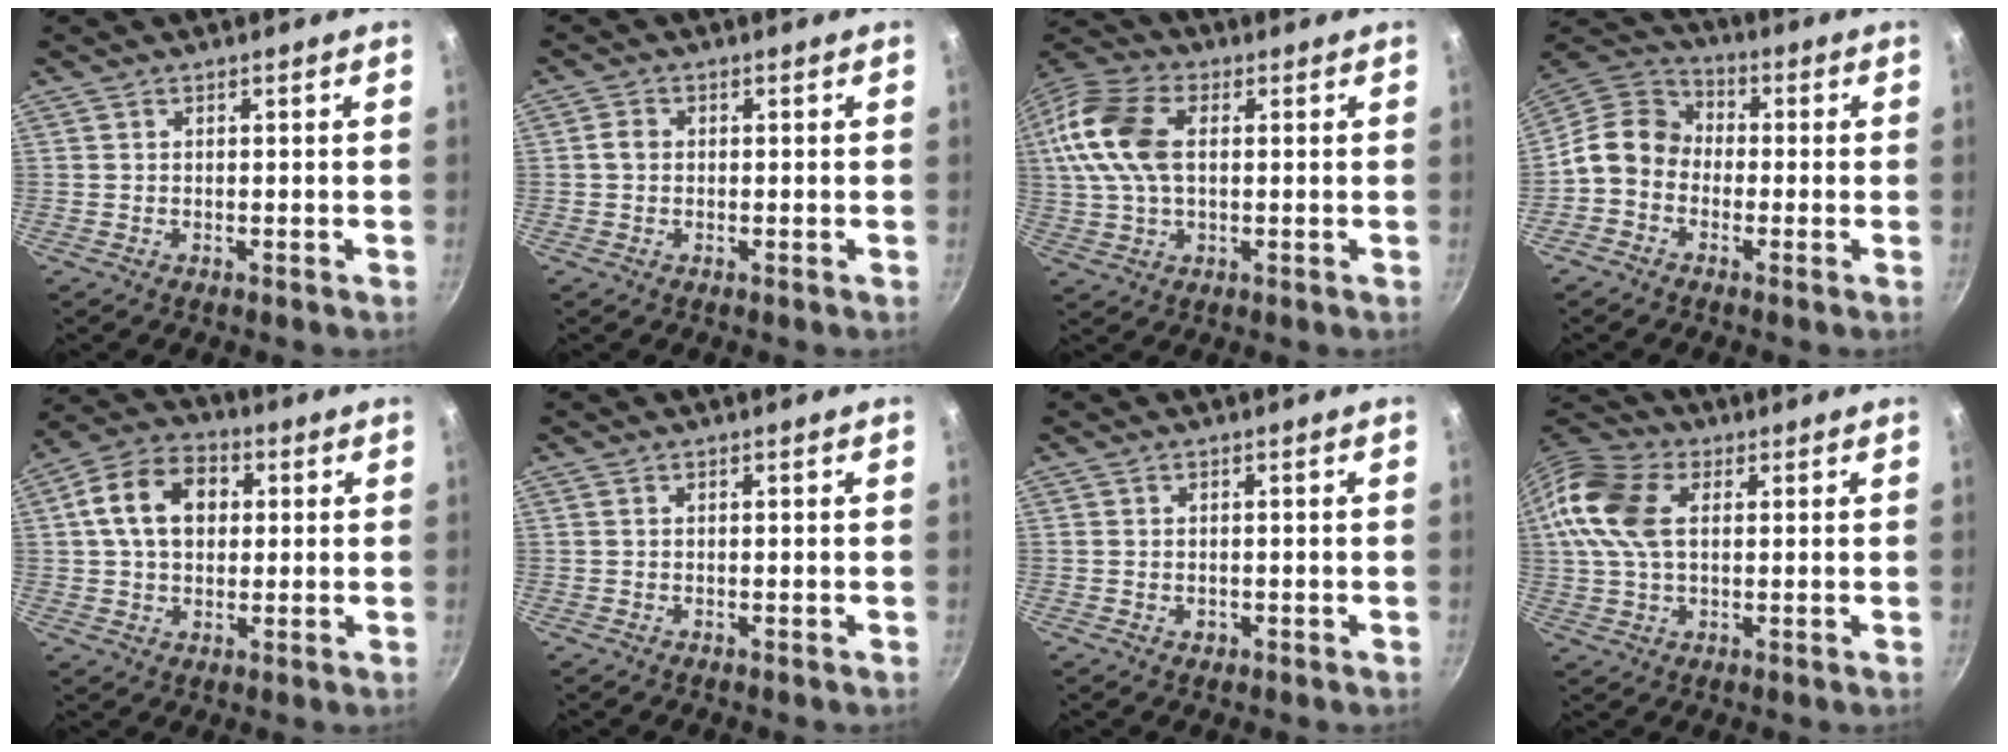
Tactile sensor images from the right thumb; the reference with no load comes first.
{"total": 2.1, "force": [0.1, 1.7, 1.2], "torque": [-0.019, 0.008, -0.002]}
{"total": 15.3, "force": [2.3, 9.4, 11.9], "torque": [-0.235, 0.022, 0.031]}
{"total": 10.2, "force": [-1.9, 8.4, 5.3], "torque": [-0.070, 0.040, -0.065]}
{"total": 12.3, "force": [2.3, 8.9, 8.2], "torque": [-0.118, 0.016, 0.025]}
{"total": 0.0}
{"total": 1.0, "force": [-0.2, 0.9, 0.5], "torque": [-0.005, 0.000, -0.003]}
{"total": 13.9, "force": [2.8, 8.9, 10.4], "torque": [-0.202, 0.018, 0.039]}